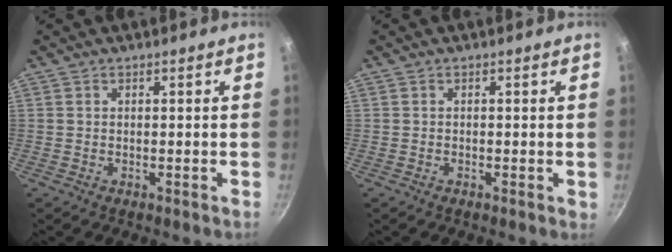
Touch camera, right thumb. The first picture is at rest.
{"total": 0.8, "force": [-0.2, -0.7, -0.5], "torque": [0.011, -0.003, -0.003]}